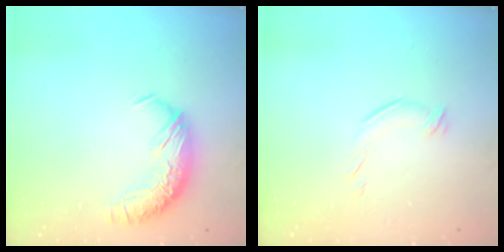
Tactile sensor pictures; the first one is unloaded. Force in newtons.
{"total": 5.5, "press": 5.4, "slide": 0.9}